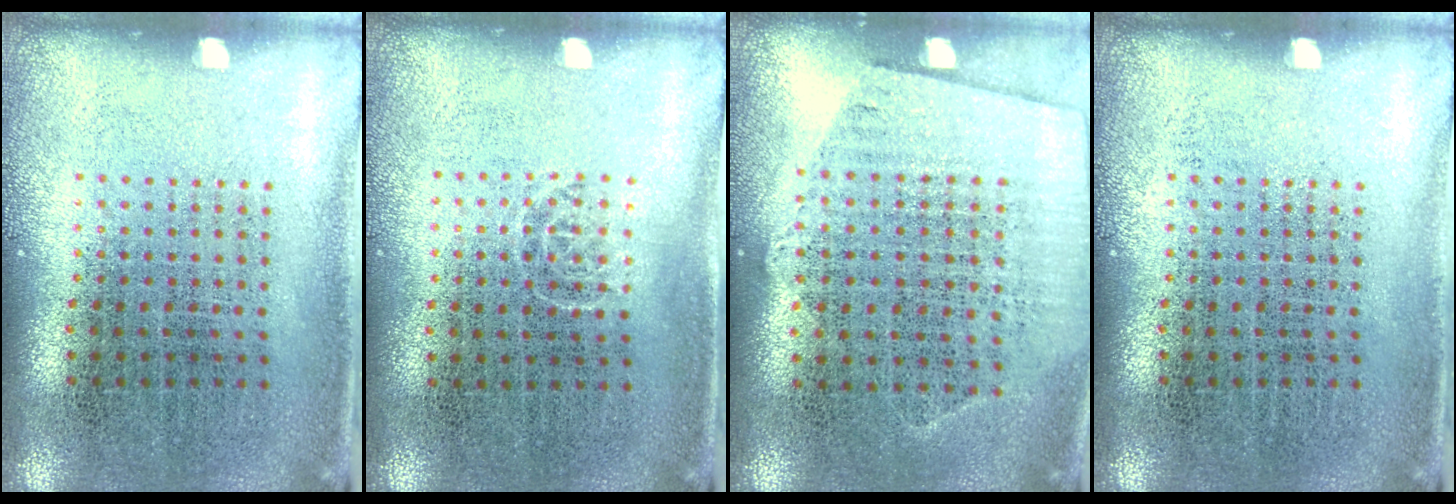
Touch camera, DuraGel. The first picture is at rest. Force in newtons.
{"total": 0.6, "press": 0.4, "slide": 0.5}
{"total": 0.9, "press": 0.7, "slide": 0.7}
{"total": 0.0}